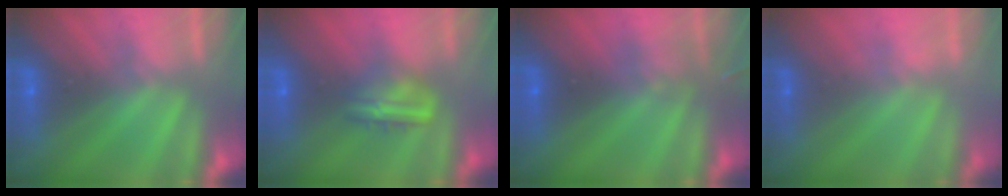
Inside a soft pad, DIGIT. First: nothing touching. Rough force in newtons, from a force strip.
{"total": 8.3}
{"total": 2.7}
{"total": 2.3}